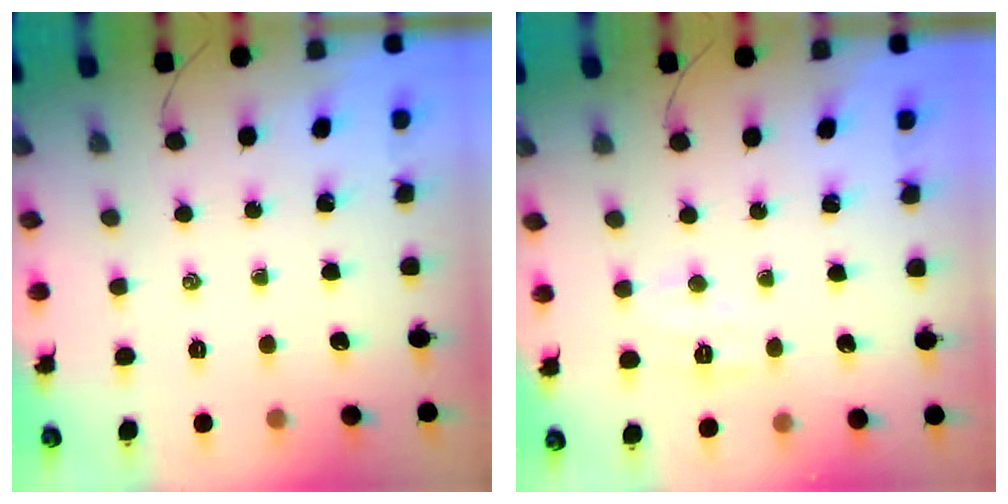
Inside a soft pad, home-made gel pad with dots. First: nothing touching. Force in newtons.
{"total": 5.7, "press": 5.6, "slide": 1.1}